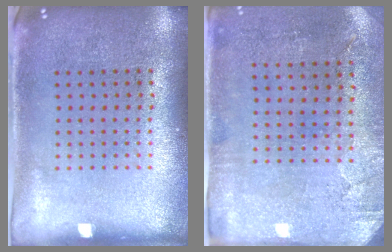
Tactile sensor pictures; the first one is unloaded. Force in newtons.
{"total": 2.9, "press": 2.4, "slide": 1.7}